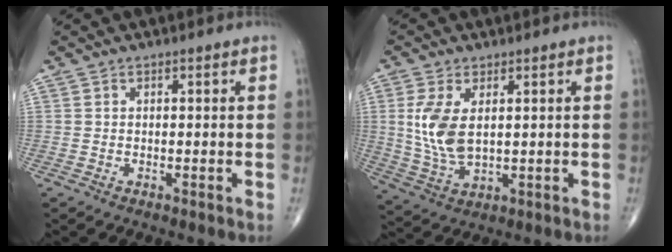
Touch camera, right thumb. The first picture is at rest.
{"total": 9.0, "force": [1.7, 4.7, 7.5], "torque": [-0.161, -0.012, 0.044]}